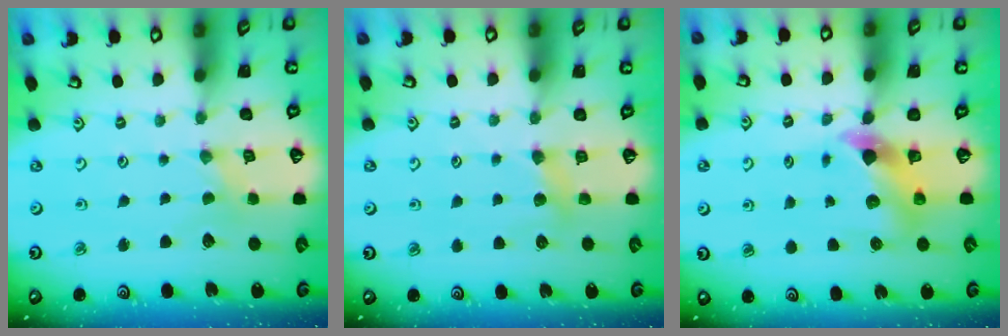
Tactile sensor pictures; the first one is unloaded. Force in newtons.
{"total": 5.0, "press": 4.9, "slide": 0.6}
{"total": 7.2, "press": 7.1, "slide": 0.9}